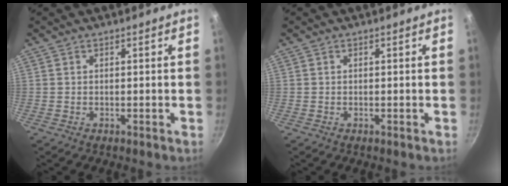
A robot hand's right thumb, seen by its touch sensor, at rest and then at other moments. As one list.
[{"total": 0.0}]